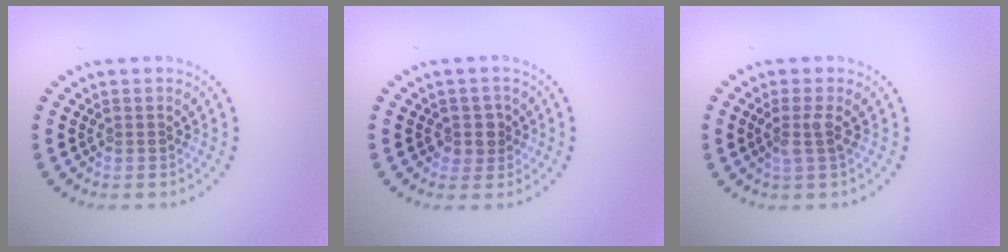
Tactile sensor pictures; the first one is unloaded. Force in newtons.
{"total": 1.9, "press": 1.6, "slide": 1.1}
{"total": 1.8, "press": 1.3, "slide": 1.2}